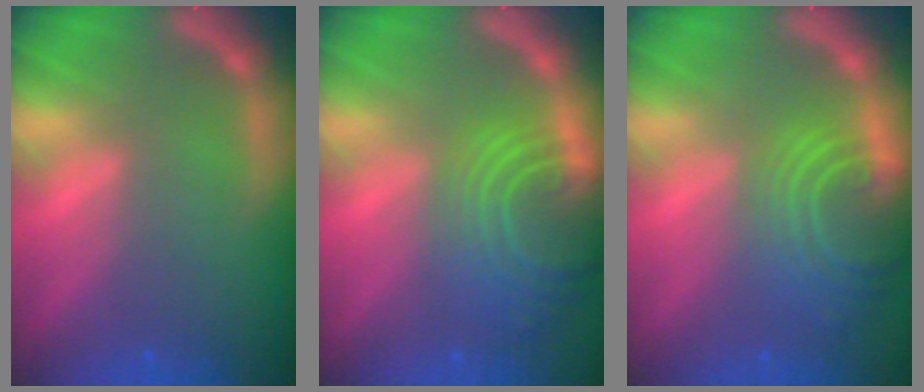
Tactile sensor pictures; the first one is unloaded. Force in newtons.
{"total": 9.5}
{"total": 8.1}